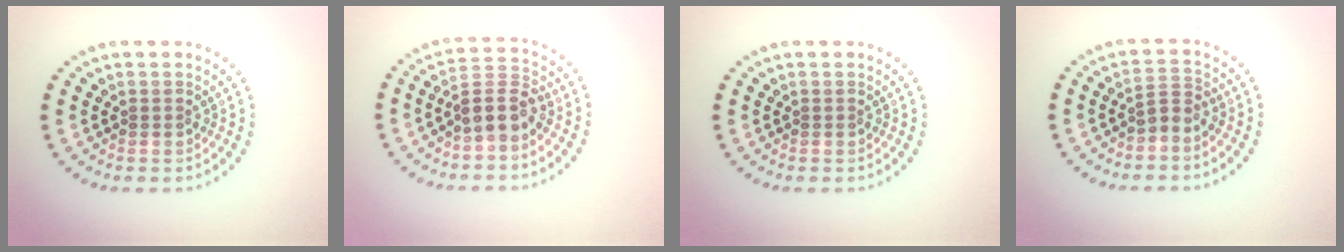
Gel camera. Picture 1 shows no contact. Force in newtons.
{"total": 3.9, "press": 3.5, "slide": 1.7}
{"total": 0.0}
{"total": 1.8, "press": 1.3, "slide": 1.1}